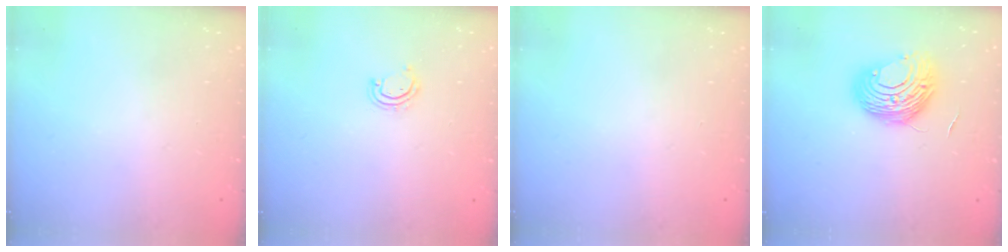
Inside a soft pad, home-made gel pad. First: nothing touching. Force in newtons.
{"total": 4.0, "press": 4.0, "slide": 0.3}
{"total": 0.0}
{"total": 11.0, "press": 11.0, "slide": 0.2}